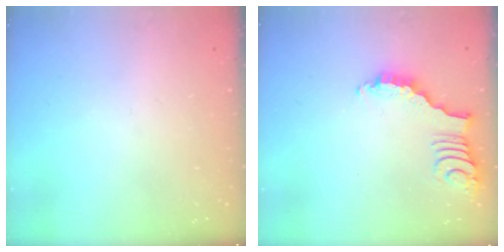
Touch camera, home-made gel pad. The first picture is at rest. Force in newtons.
{"total": 2.2, "press": 2.2, "slide": 0.4}